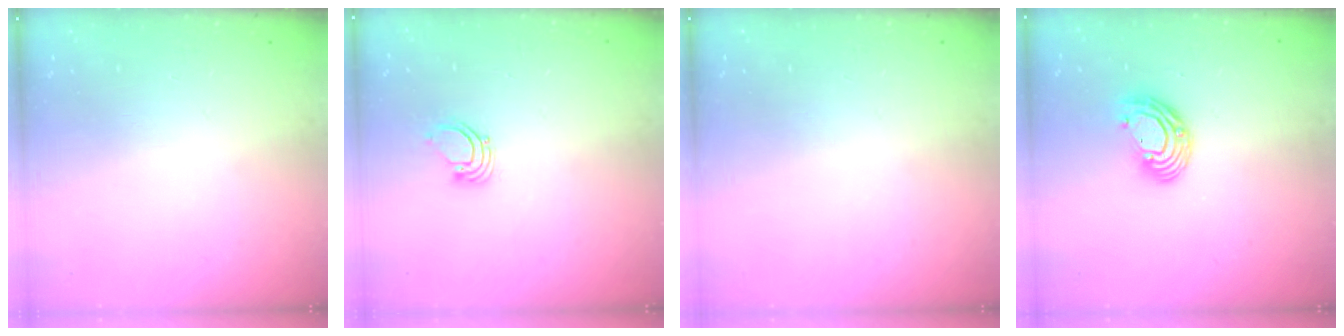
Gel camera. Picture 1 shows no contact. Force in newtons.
{"total": 2.2, "press": 2.2, "slide": 0.2}
{"total": 0.0}
{"total": 8.9, "press": 8.7, "slide": 1.8}